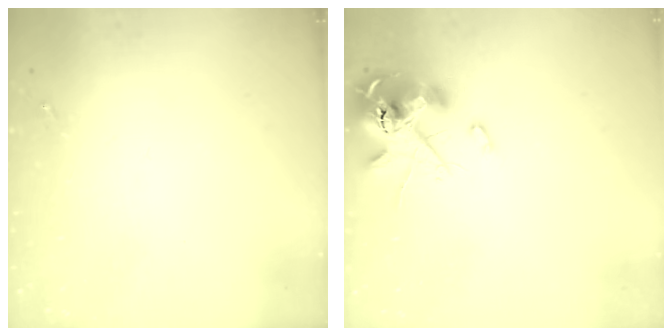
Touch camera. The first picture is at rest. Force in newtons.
{"total": 14.2, "press": 14.0, "slide": 2.0}